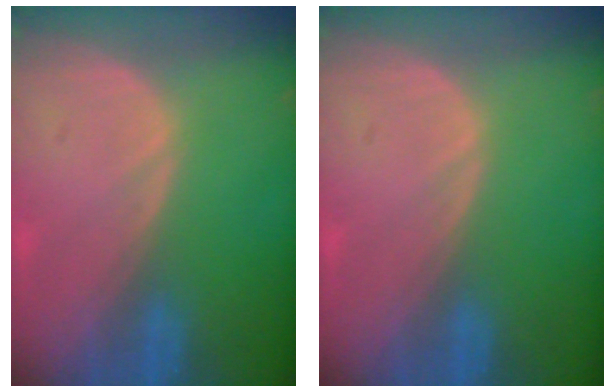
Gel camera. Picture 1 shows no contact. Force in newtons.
{"total": 0.0}